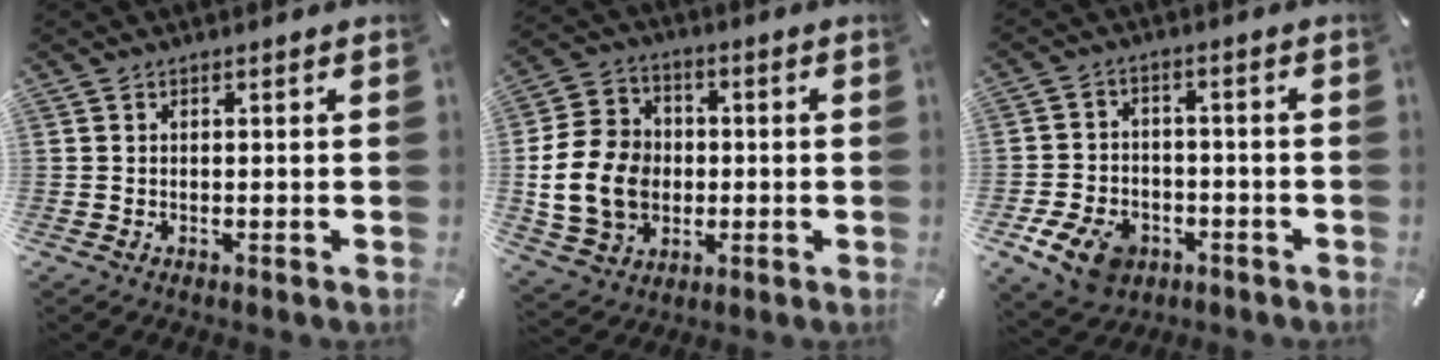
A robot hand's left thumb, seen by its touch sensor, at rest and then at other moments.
{"total": 14.1, "force": [-1.5, 12.0, 7.4], "torque": [-0.170, 0.022, -0.025]}
{"total": 9.3, "force": [-4.7, 6.6, 4.6], "torque": [-0.097, 0.025, -0.087]}